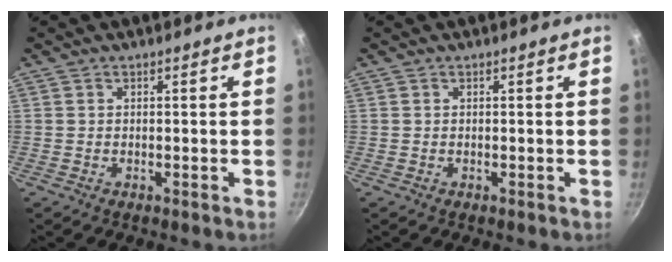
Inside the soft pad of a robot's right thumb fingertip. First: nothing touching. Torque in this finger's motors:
{"motor_torque": [-0.01, 0.00, 0.01, -0.01, 0.00]}